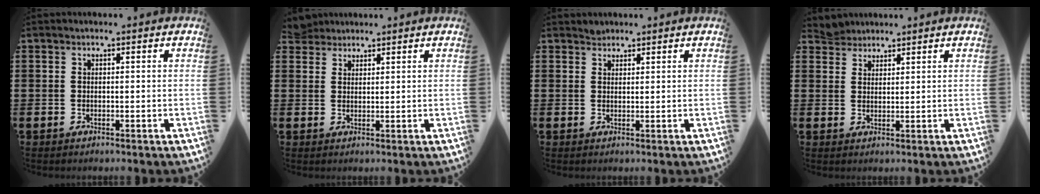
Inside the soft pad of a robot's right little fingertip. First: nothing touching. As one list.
[{"total": 2.9, "force": [2.8, 0.8, 0.0], "torque": [0.001, -0.006, 0.054]}, {"total": 1.2, "force": [1.1, 0.4, -0.2], "torque": [0.019, -0.003, 0.019]}, {"total": 3.0, "force": [2.9, 0.7, -0.3], "torque": [0.003, -0.008, 0.056]}]